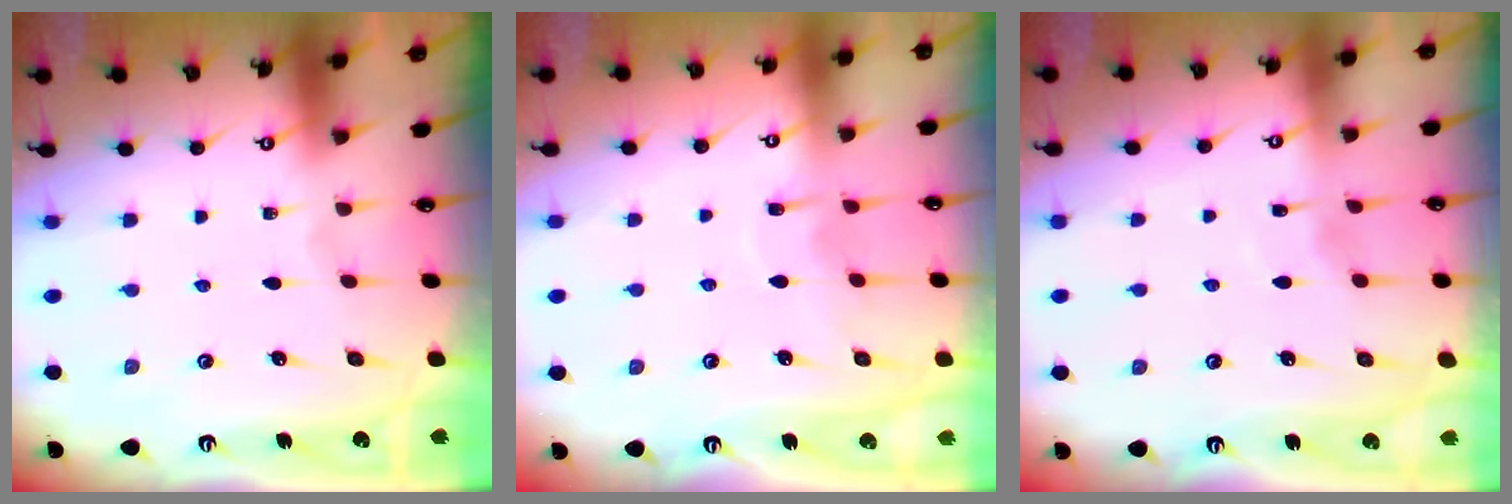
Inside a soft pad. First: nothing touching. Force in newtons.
{"total": 7.4, "press": 7.4, "slide": 0.5}
{"total": 2.8, "press": 2.8, "slide": 0.5}